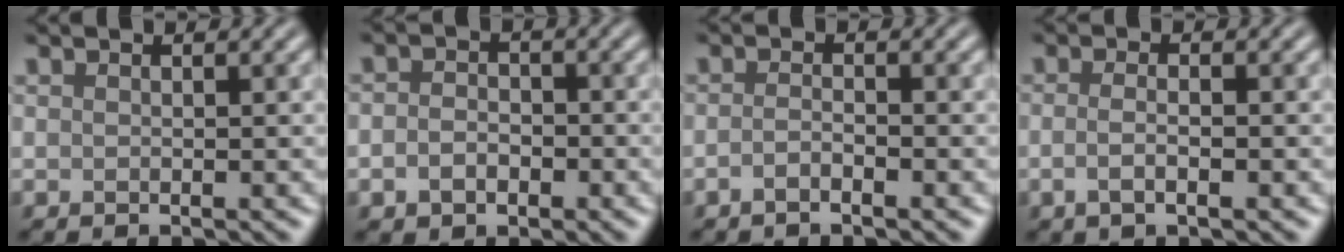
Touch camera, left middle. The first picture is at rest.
{"total": 2.4, "force": [-0.9, 1.8, 1.3], "torque": [-0.024, -0.001, -0.020]}
{"total": 1.2, "force": [-0.8, 0.3, 0.9], "torque": [-0.019, 0.000, -0.017]}
{"total": 2.3, "force": [-0.6, 0.9, 2.0], "torque": [-0.027, -0.004, -0.015]}